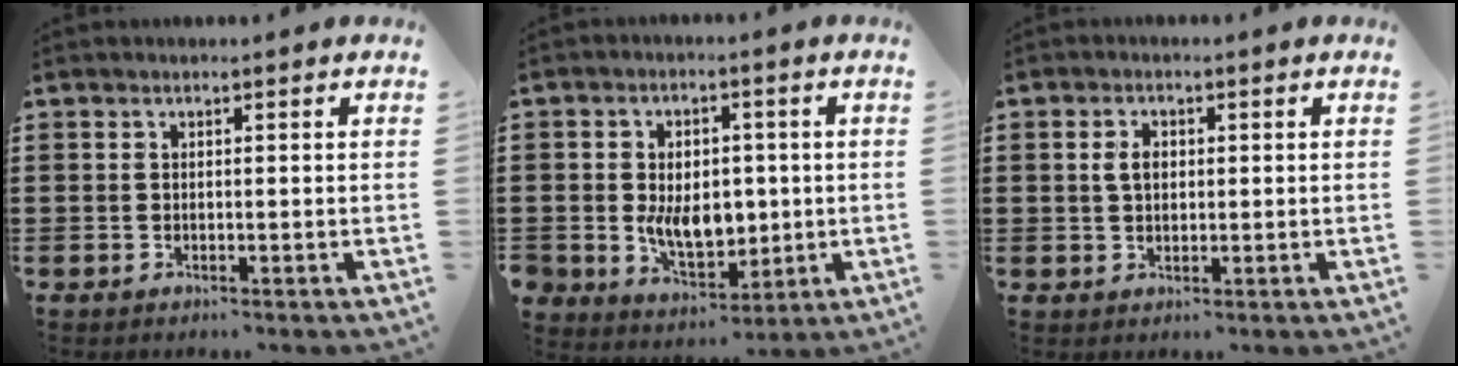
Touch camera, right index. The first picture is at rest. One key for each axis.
{"total": 7.3, "fx": -0.4, "fy": 5.6, "fz": 4.8, "tx": -0.086, "ty": 0.004, "tz": -0.005}
{"total": 2.8, "fx": 0.5, "fy": 1.8, "fz": 2.1, "tx": -0.045, "ty": 0.010, "tz": 0.008}